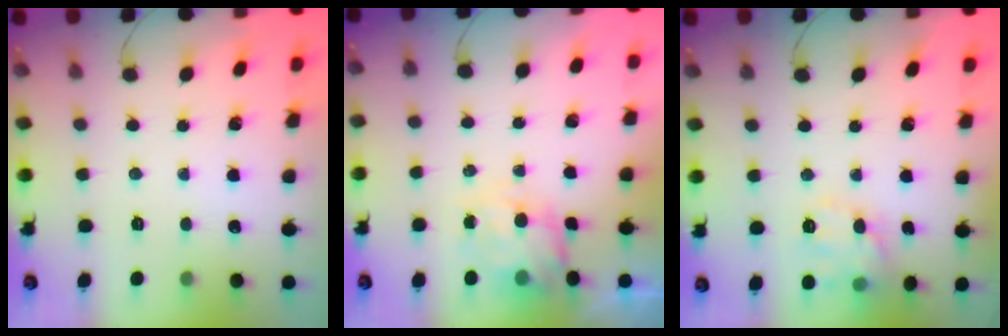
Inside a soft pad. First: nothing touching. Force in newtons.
{"total": 5.1, "press": 5.0, "slide": 1.3}
{"total": 12.2, "press": 12.1, "slide": 0.7}